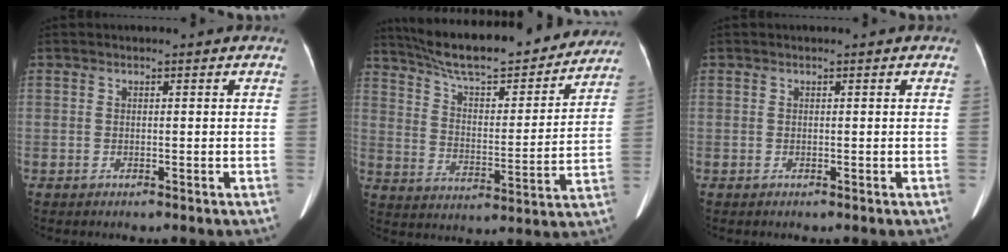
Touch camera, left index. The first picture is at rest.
{"total": 24.3, "force": [21.4, 4.8, 10.4], "torque": [-0.165, 0.000, 0.304]}
{"total": 0.0}